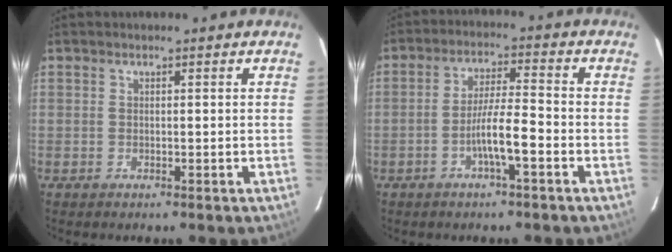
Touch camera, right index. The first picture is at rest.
{"total": 6.5, "force": [-2.6, 0.5, 6.0], "torque": [-0.112, 0.008, -0.045]}